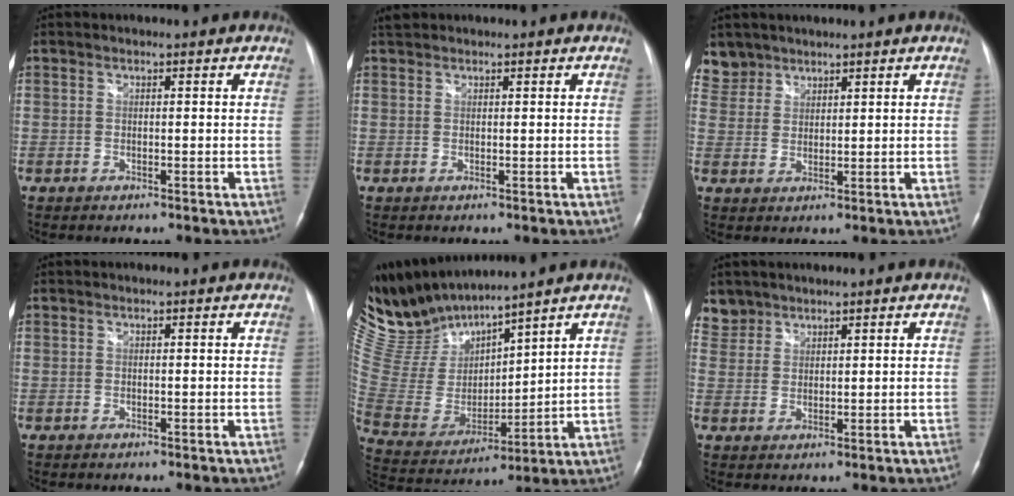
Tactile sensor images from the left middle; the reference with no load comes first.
{"total": 1.3, "force": [1.2, 0.5, 0.2], "torque": [-0.013, 0.020, 0.024]}
{"total": 4.2, "force": [3.5, 2.3, -0.6], "torque": [0.020, 0.008, 0.071]}
{"total": 0.0}
{"total": 14.6, "force": [13.8, 1.8, 4.4], "torque": [-0.115, 0.006, 0.292]}
{"total": 3.6, "force": [3.0, 1.9, -0.5], "torque": [0.018, 0.009, 0.059]}